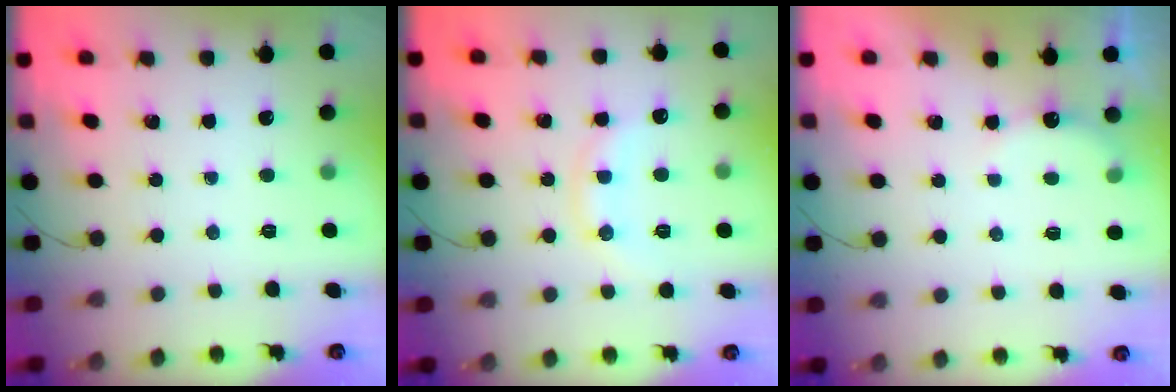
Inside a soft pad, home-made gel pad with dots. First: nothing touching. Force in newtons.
{"total": 9.4, "press": 9.4, "slide": 0.9}
{"total": 4.6, "press": 4.5, "slide": 1.0}